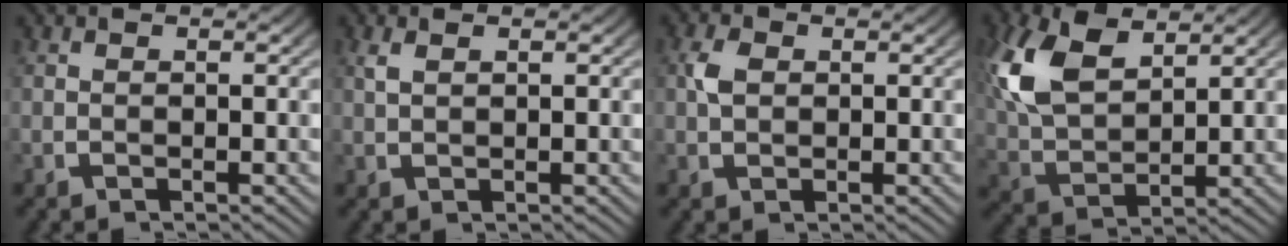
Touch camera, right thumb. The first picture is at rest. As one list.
[{"total": 1.1, "force": [0.7, 0.4, 0.8], "torque": [-0.016, 0.003, 0.019]}, {"total": 2.0, "force": [0.5, 1.5, 1.3], "torque": [-0.033, -0.003, 0.012]}, {"total": 8.1, "force": [2.8, 5.1, 5.6], "torque": [-0.147, -0.020, 0.069]}]